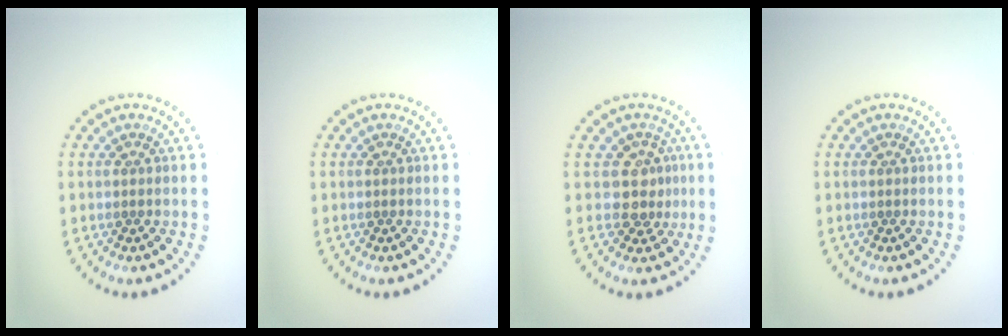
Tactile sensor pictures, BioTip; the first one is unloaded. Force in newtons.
{"total": 0.0}
{"total": 2.5, "press": 2.0, "slide": 1.5}
{"total": 0.0}